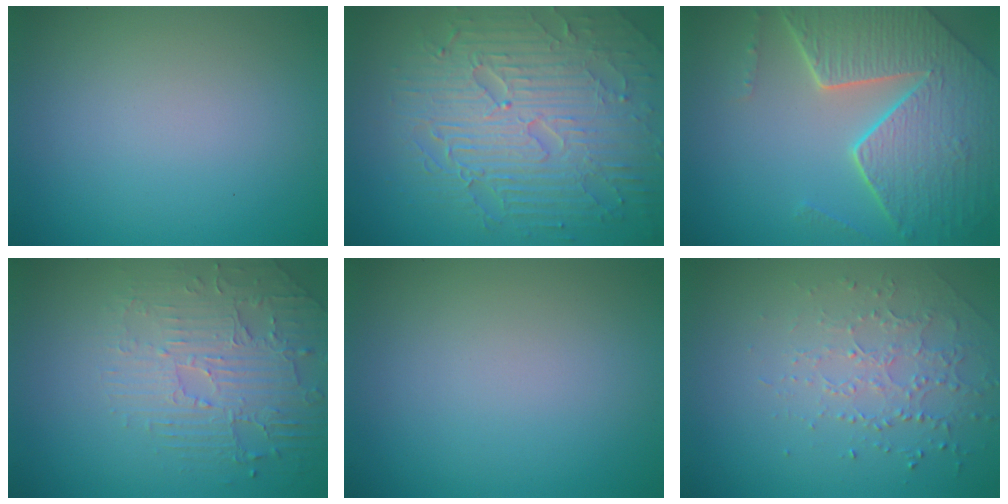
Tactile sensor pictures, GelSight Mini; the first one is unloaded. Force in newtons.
{"total": 9.5, "press": 6.4, "slide": 7.0}
{"total": 8.3, "press": 5.9, "slide": 5.9}
{"total": 2.8, "press": 2.5, "slide": 1.4}
{"total": 0.0}
{"total": 1.7, "press": 1.5, "slide": 0.8}